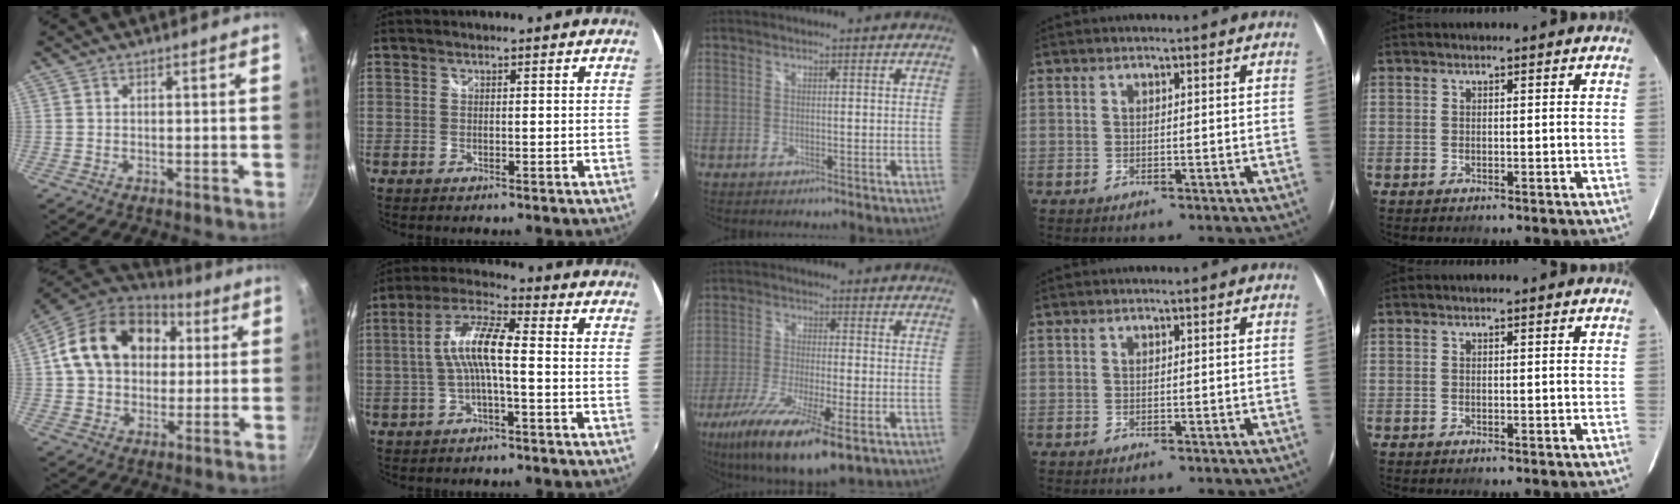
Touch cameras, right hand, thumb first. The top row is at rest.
{"thumb": {"total": 20.7, "force": [4.6, 15.8, 12.7], "torque": [-0.202, 0.025, 0.068]}, "index": {"total": 8.5, "force": [-1.1, 1.6, 8.3], "torque": [-0.177, 0.017, -0.021]}, "middle": {"total": 15.6, "force": [-8.5, 3.5, 12.6], "torque": [-0.248, -0.050, -0.149]}}